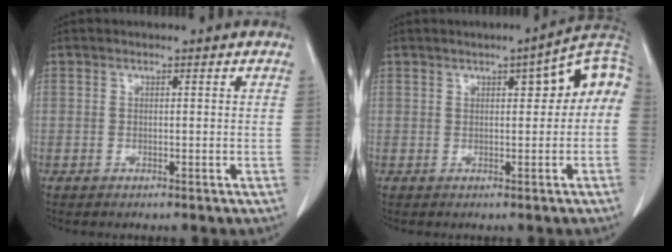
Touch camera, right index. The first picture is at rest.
{"total": 7.7, "force": [1.2, 2.1, 7.3], "torque": [-0.087, 0.034, 0.009]}